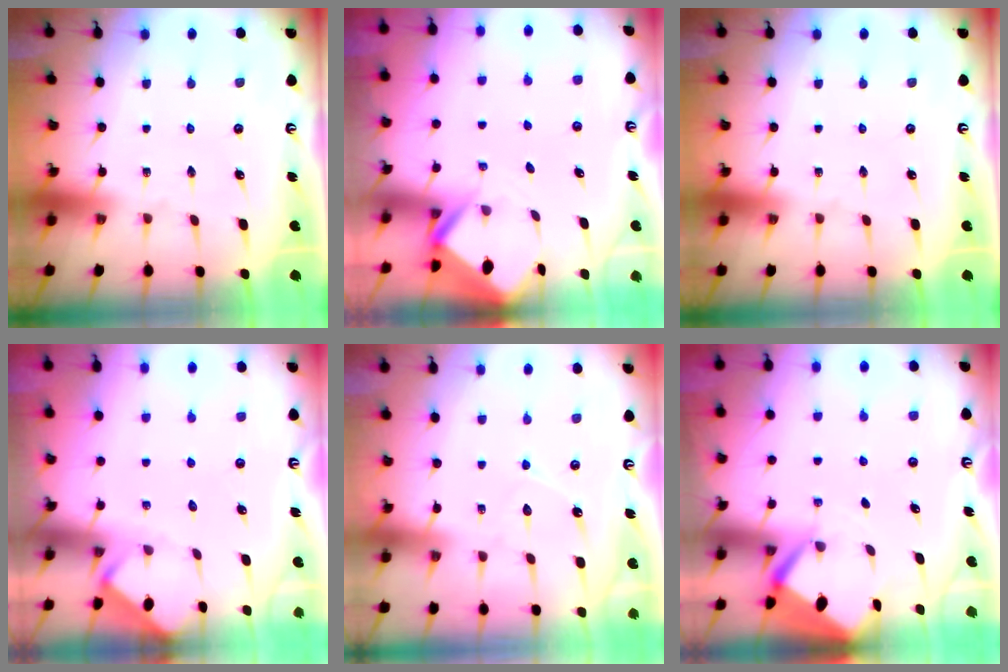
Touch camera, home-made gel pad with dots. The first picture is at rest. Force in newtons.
{"total": 2.4, "press": 2.4, "slide": 0.1}
{"total": 0.0}
{"total": 4.2, "press": 4.2, "slide": 0.5}
{"total": 6.2, "press": 6.2, "slide": 0.5}
{"total": 2.7, "press": 2.7, "slide": 0.3}